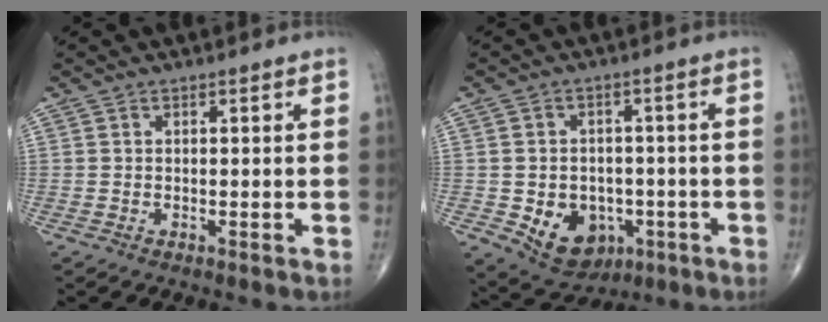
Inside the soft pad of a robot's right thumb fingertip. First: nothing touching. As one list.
[{"total": 10.5, "force": [-3.1, 8.1, 5.8], "torque": [-0.057, 0.015, -0.033]}]